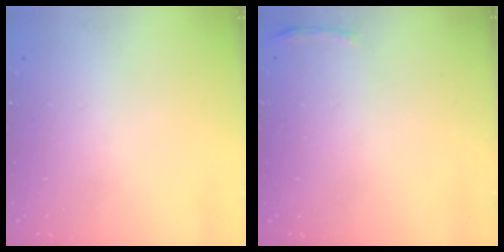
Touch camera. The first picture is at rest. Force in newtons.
{"total": 4.0, "press": 3.7, "slide": 1.6}